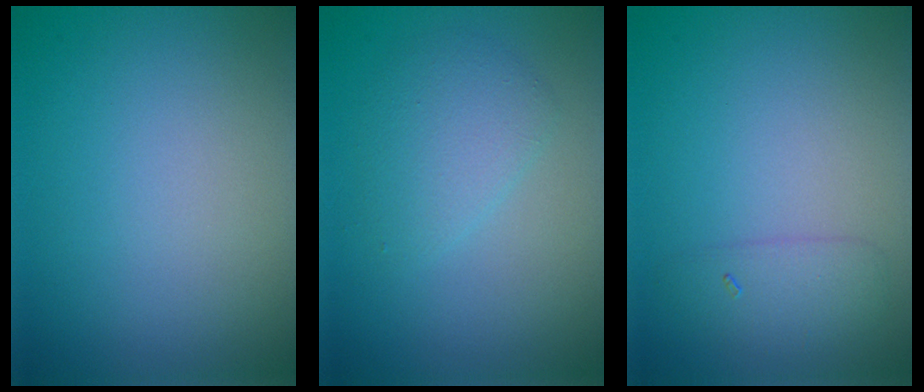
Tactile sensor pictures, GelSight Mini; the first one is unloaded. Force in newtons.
{"total": 2.6, "press": 2.6, "slide": 0.2}
{"total": 1.8, "press": 1.8, "slide": 0.1}